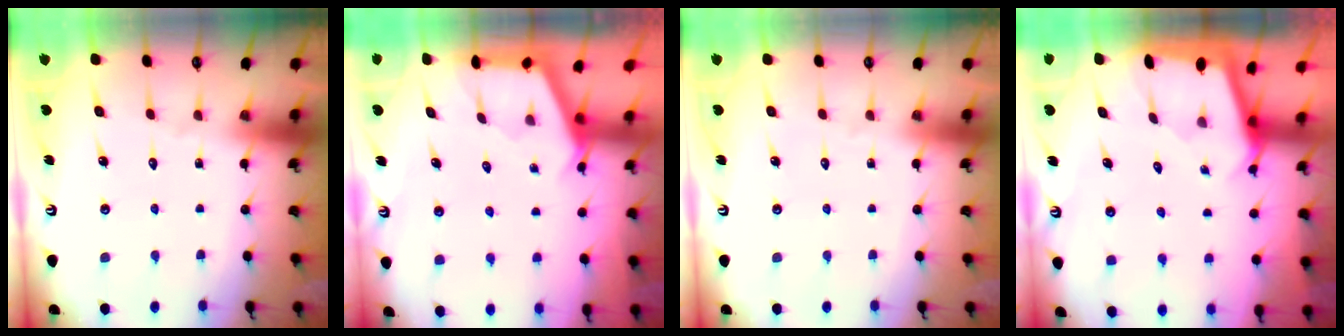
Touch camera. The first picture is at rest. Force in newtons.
{"total": 2.9, "press": 2.9, "slide": 0.3}
{"total": 0.0}
{"total": 1.6, "press": 1.6, "slide": 0.2}